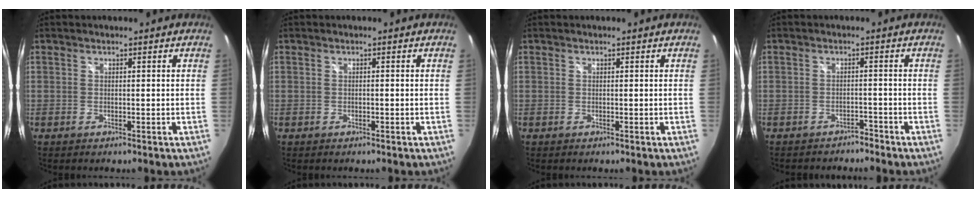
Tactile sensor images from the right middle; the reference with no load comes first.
{"total": 0.5, "force": [-0.3, 0.2, 0.4], "torque": [-0.007, 0.003, -0.006]}
{"total": 0.0}
{"total": 3.1, "force": [-2.8, 1.1, 0.6], "torque": [-0.011, 0.000, -0.038]}